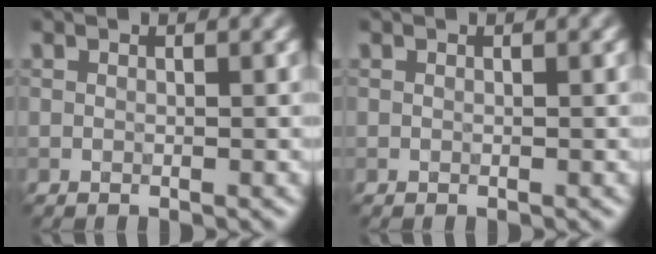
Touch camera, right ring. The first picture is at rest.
{"total": 0.0}